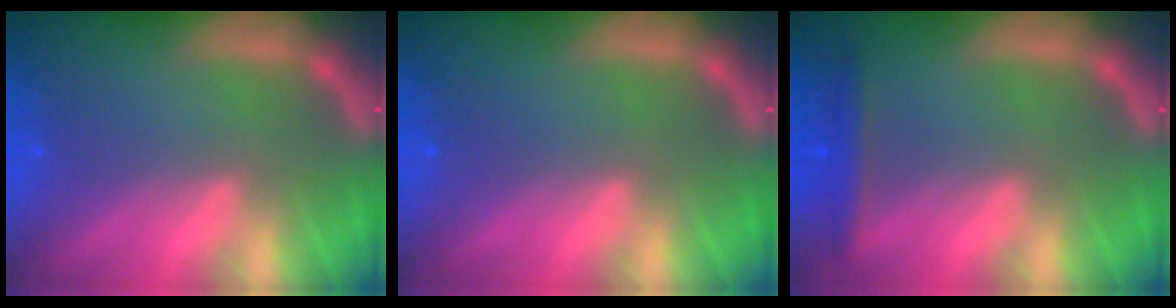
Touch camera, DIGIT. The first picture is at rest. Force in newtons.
{"total": 0.0}
{"total": 2.4}